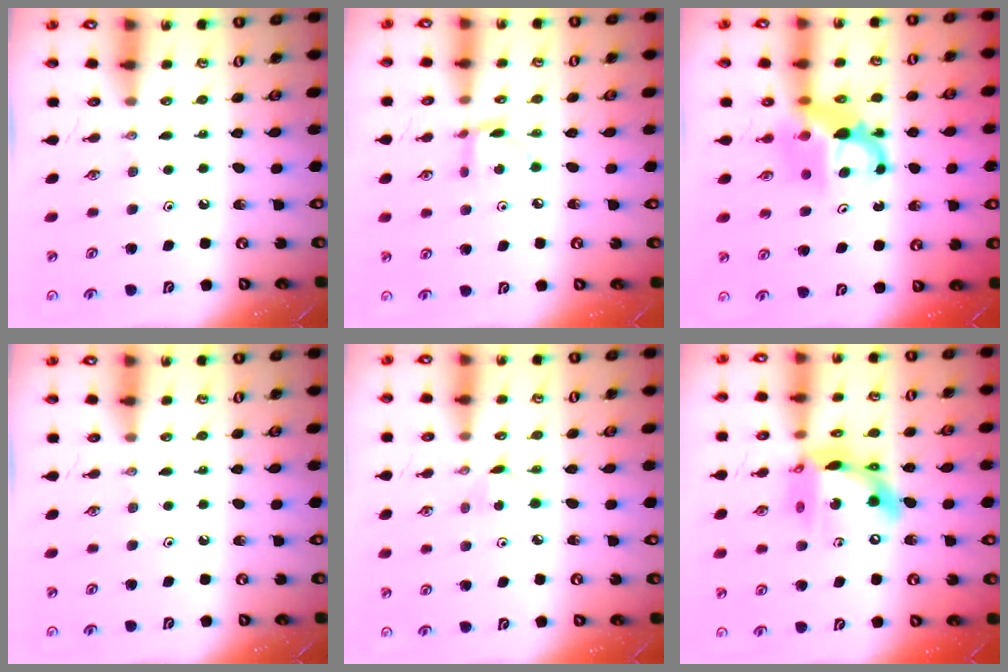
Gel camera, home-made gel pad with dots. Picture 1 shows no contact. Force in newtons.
{"total": 3.9, "press": 3.9, "slide": 0.1}
{"total": 7.1, "press": 7.1, "slide": 0.5}
{"total": 0.0}
{"total": 3.8, "press": 3.7, "slide": 0.5}
{"total": 14.9, "press": 14.8, "slide": 1.6}